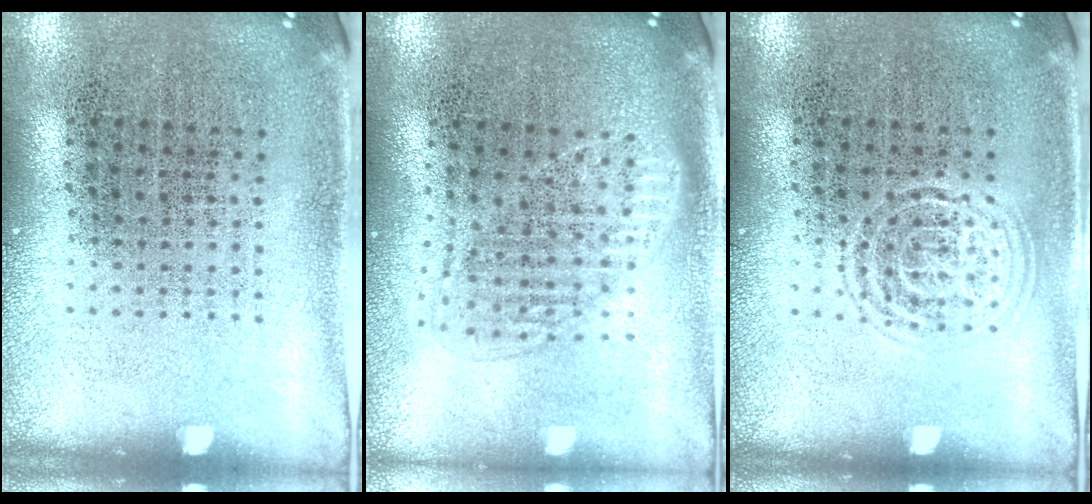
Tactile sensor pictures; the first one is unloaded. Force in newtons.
{"total": 1.6, "press": 1.4, "slide": 0.8}
{"total": 1.3, "press": 1.3, "slide": 0.1}